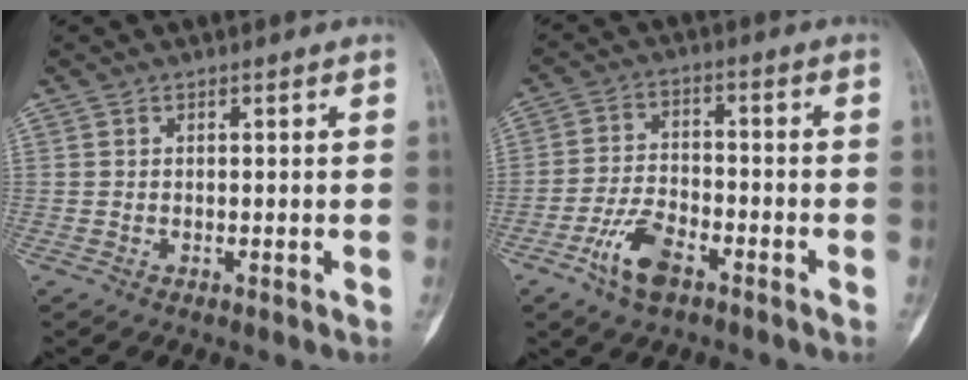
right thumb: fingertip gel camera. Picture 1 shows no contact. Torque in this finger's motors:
{"motor_torque": [1.52, 0.37, 0.64, -0.73, 0.02]}